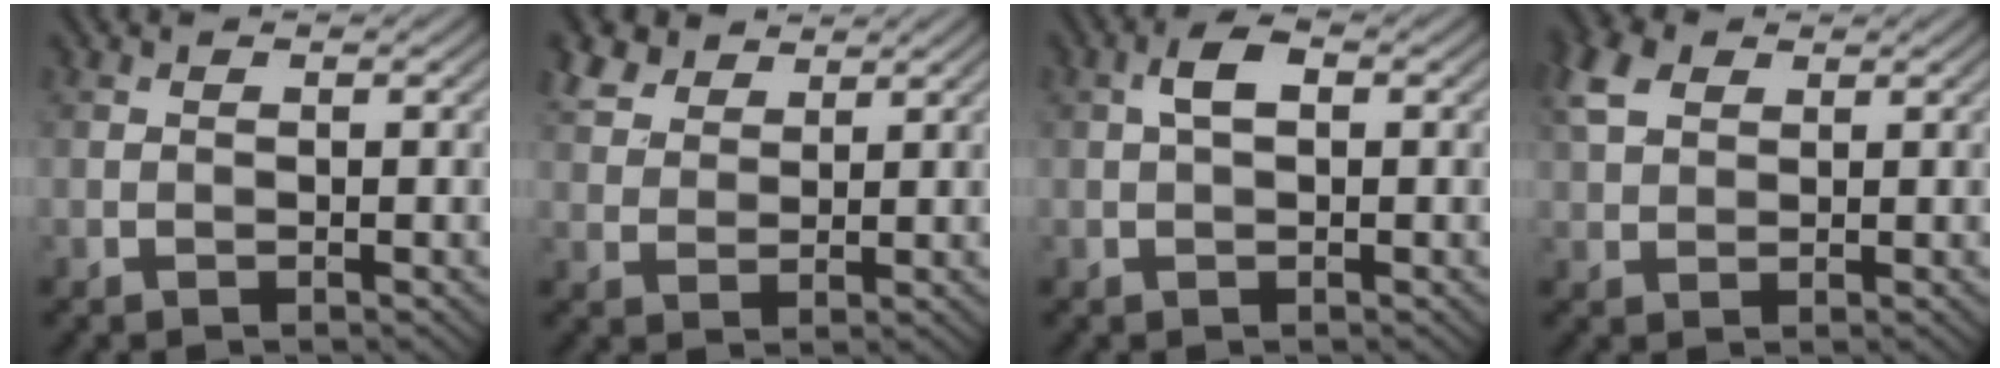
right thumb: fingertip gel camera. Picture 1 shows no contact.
{"total": 4.8, "force": [3.4, 2.7, 2.0], "torque": [-0.058, 0.007, 0.074]}
{"total": 2.9, "force": [0.5, 1.4, 2.4], "torque": [-0.046, 0.009, 0.005]}
{"total": 5.0, "force": [2.2, 3.3, 3.0], "torque": [-0.086, 0.016, 0.041]}